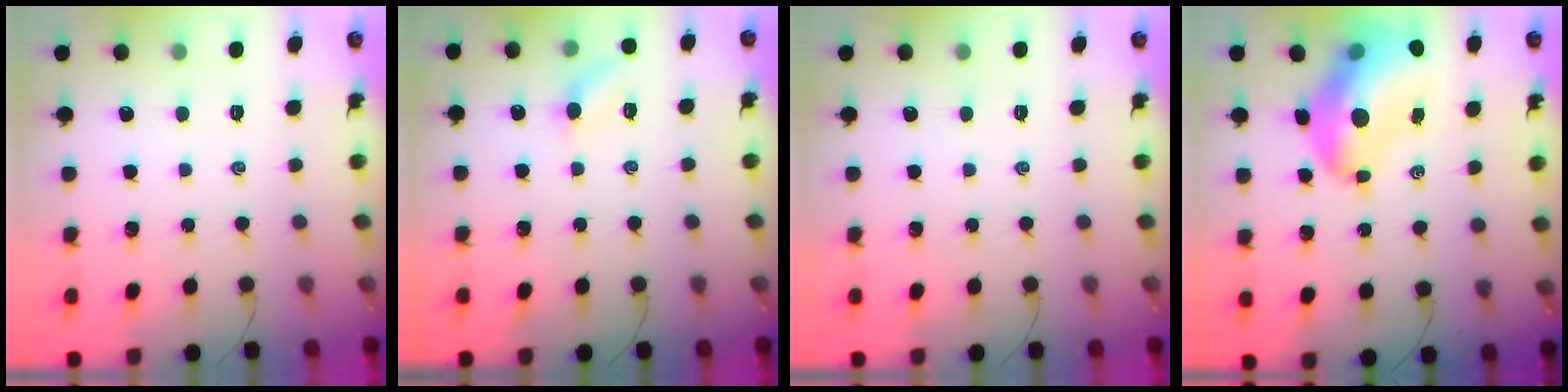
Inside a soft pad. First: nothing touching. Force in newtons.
{"total": 5.7, "press": 5.5, "slide": 1.5}
{"total": 0.0}
{"total": 15.0, "press": 14.3, "slide": 4.2}